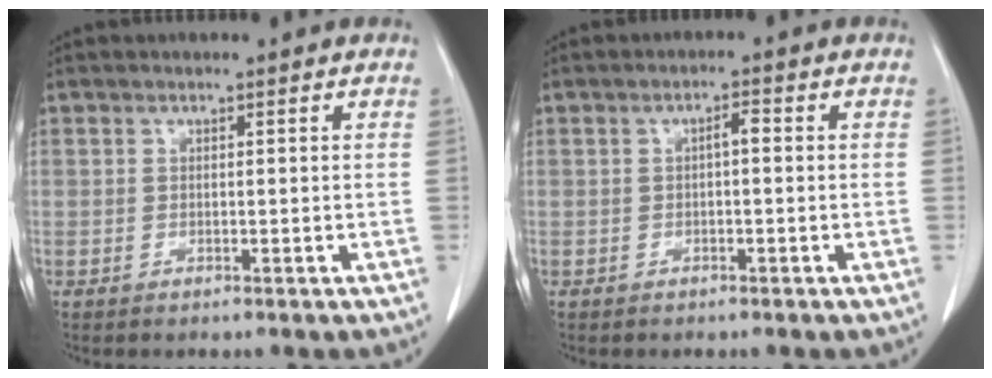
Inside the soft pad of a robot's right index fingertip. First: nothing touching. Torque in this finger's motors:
{"motor_torque": [0.26, -0.10, 0.10, 0.04]}